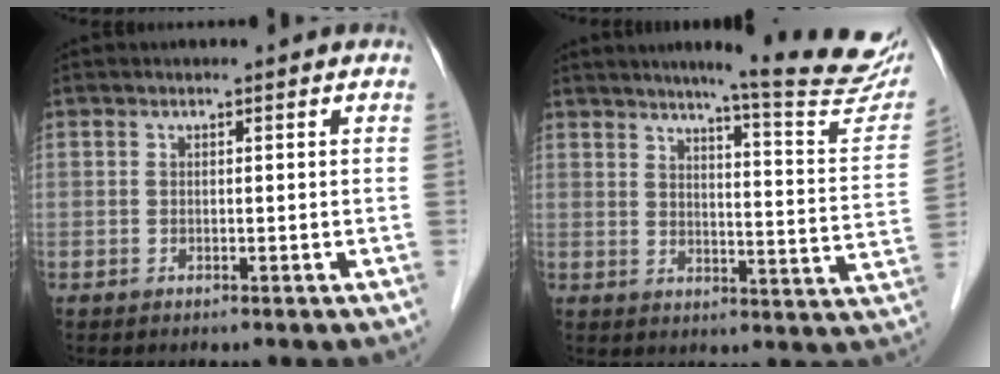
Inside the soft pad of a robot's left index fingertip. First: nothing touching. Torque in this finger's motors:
{"motor_torque": [0.14, -0.29, 0.40, 0.03]}